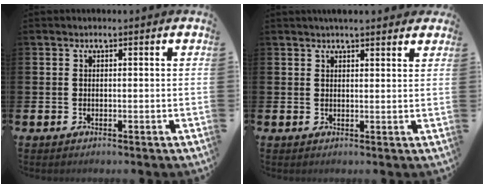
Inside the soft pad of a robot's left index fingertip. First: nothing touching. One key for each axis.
{"total": 2.7, "fx": 2.6, "fy": 0.4, "fz": 0.7, "tx": -0.007, "ty": -0.008, "tz": 0.044}